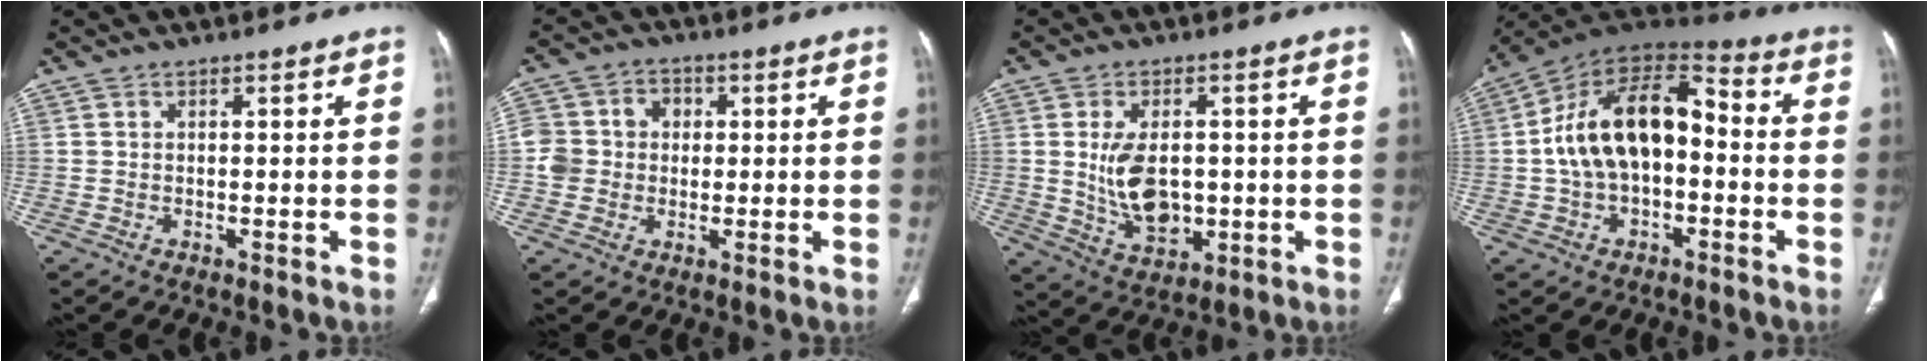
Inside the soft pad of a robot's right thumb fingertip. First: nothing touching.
{"total": 7.7, "force": [0.1, 7.2, 2.8], "torque": [-0.030, 0.021, -0.002]}
{"total": 9.9, "force": [0.1, 6.2, 7.8], "torque": [-0.122, -0.009, 0.019]}
{"total": 17.8, "force": [-0.6, 10.5, 14.4], "torque": [-0.232, 0.049, -0.019]}